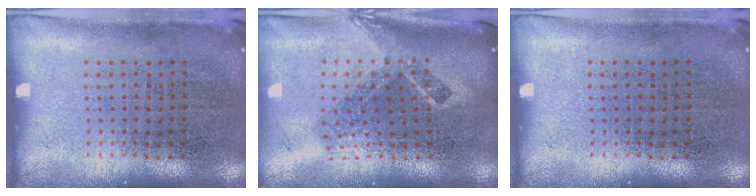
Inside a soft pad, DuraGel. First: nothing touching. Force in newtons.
{"total": 2.2, "press": 1.5, "slide": 1.7}
{"total": 0.0}